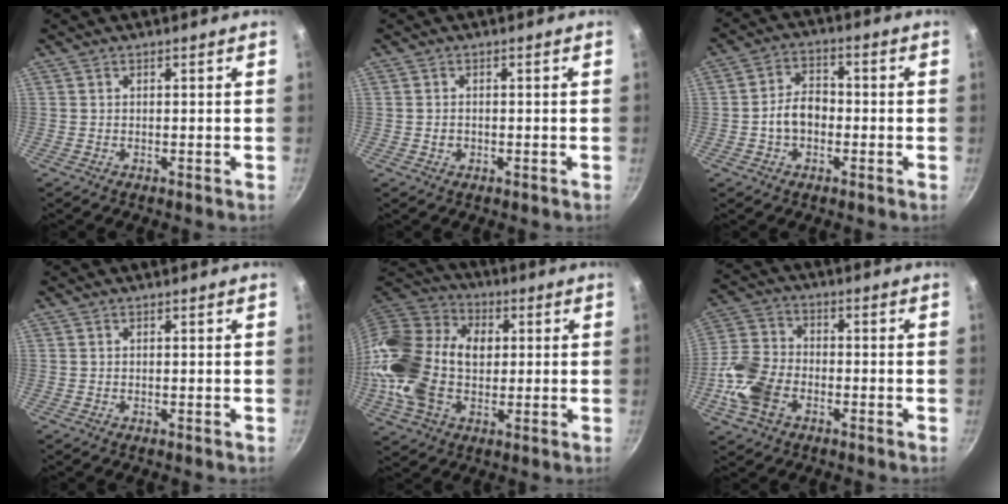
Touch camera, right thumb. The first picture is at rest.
{"total": 1.4, "force": [-0.3, 1.1, 0.7], "torque": [-0.012, 0.003, -0.006]}
{"total": 6.7, "force": [-1.4, 4.8, 4.4], "torque": [-0.054, 0.027, -0.030]}
{"total": 0.0}
{"total": 22.0, "force": [0.5, 15.5, 15.6], "torque": [-0.287, 0.031, 0.003]}
{"total": 11.2, "force": [-4.2, 7.6, 7.2], "torque": [-0.135, 0.024, -0.099]}